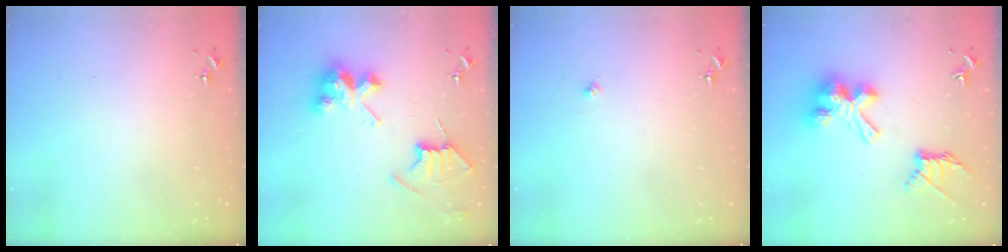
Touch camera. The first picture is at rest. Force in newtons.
{"total": 9.7, "press": 9.7, "slide": 0.6}
{"total": 2.1, "press": 2.1, "slide": 0.3}
{"total": 18.2, "press": 18.2, "slide": 1.1}